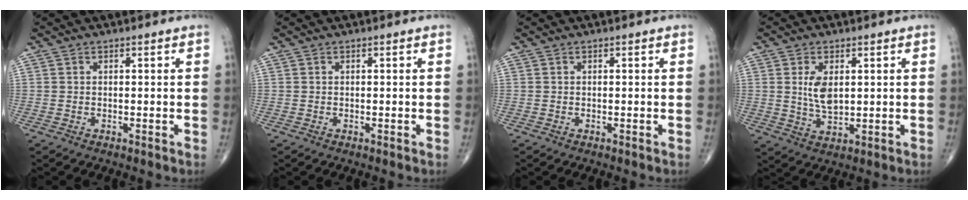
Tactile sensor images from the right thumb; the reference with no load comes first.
{"total": 0.0}
{"total": 0.0}
{"total": 5.8, "force": [1.2, 3.1, 4.8], "torque": [-0.082, -0.012, 0.028]}